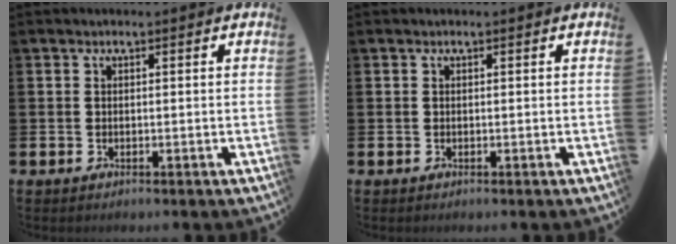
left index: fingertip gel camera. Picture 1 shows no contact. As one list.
[{"total": 0.0}]